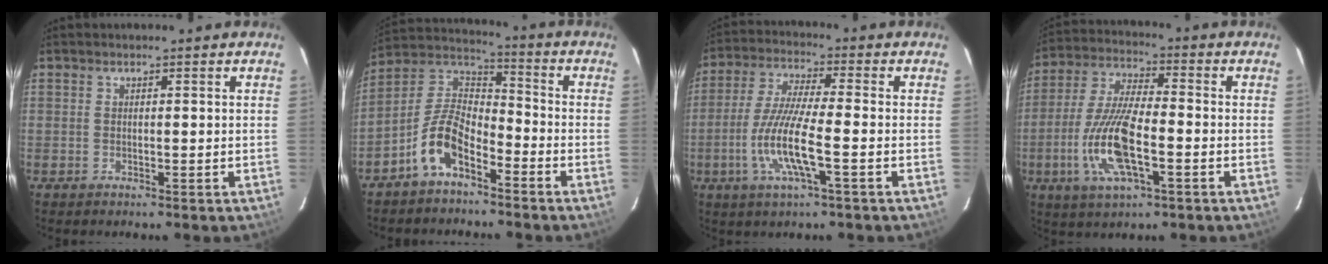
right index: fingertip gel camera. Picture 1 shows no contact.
{"total": 10.2, "force": [-5.9, 4.7, 6.8], "torque": [-0.150, 0.024, -0.118]}
{"total": 10.7, "force": [-3.4, 1.0, 10.1], "torque": [-0.216, -0.008, -0.067]}
{"total": 14.0, "force": [-4.3, 4.4, 12.6], "torque": [-0.268, -0.006, -0.084]}